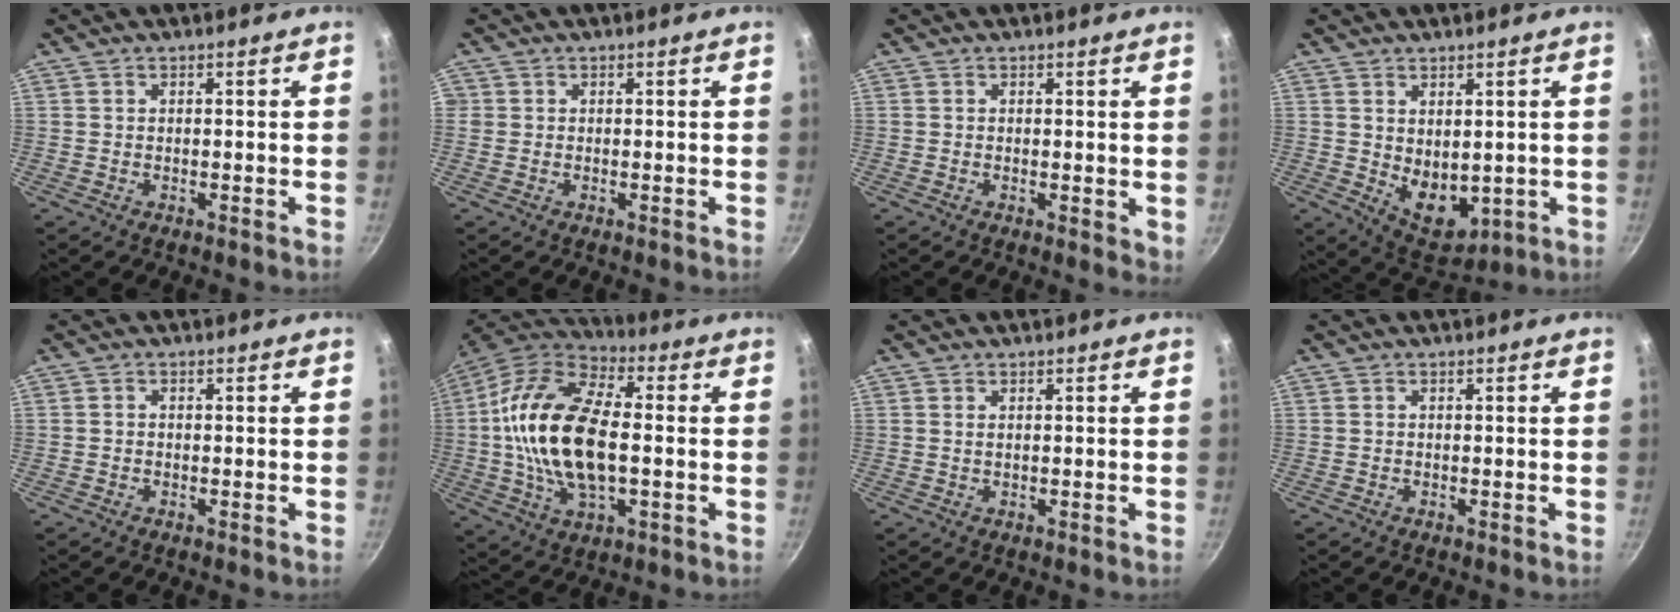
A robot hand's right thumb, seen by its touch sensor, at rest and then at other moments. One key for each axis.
{"total": 0.7, "fx": 0.0, "fy": 0.7, "fz": 0.0, "tx": 0.007, "ty": 0.002, "tz": -0.002}
{"total": 2.2, "fx": 0.3, "fy": 1.1, "fz": 1.9, "tx": -0.022, "ty": -0.005, "tz": 0.003}
{"total": 8.4, "fx": 0.8, "fy": 5.5, "fz": 6.2, "tx": -0.068, "ty": -0.024, "tz": 0.036}
{"total": 0.7, "fx": -0.3, "fy": 0.5, "fz": 0.3, "tx": -0.005, "ty": 0.003, "tz": -0.006}
{"total": 21.5, "fx": -0.3, "fy": 11.1, "fz": 18.4, "tx": -0.347, "ty": 0.030, "tz": -0.016}
{"total": 0.6, "fx": 0.2, "fy": 0.3, "fz": 0.5, "tx": -0.009, "ty": 0.001, "tz": 0.004}
{"total": 0.0}